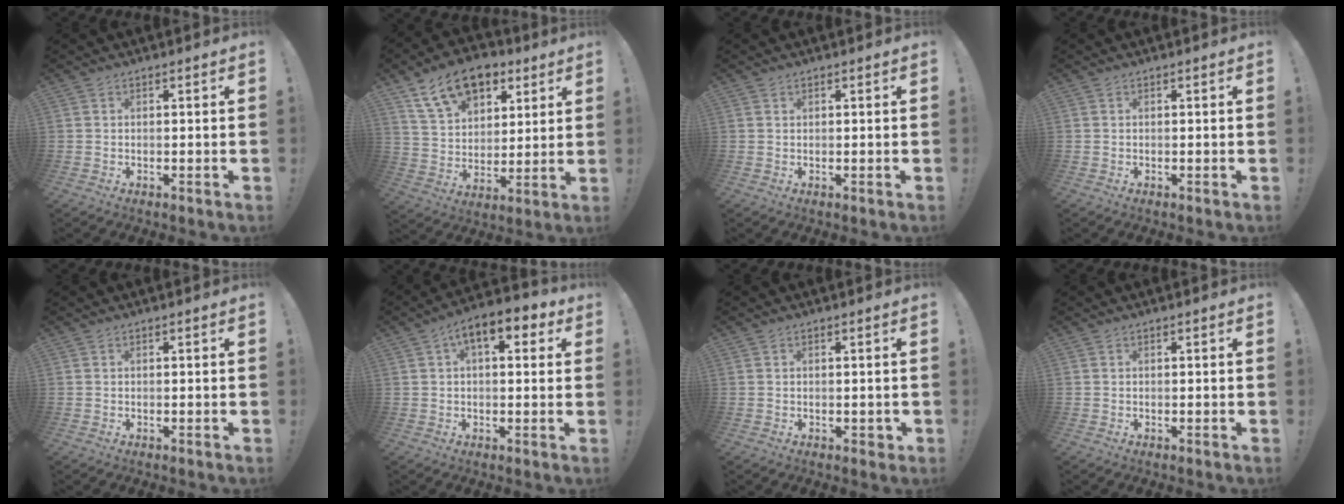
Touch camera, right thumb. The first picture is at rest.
{"total": 17.3, "force": [10.2, 10.8, 8.8], "torque": [-0.138, -0.055, 0.190]}
{"total": 0.6, "force": [0.5, 0.3, 0.2], "torque": [0.003, -0.002, 0.007]}
{"total": 0.0}
{"total": 0.0}
{"total": 9.2, "force": [3.5, 4.3, 7.4], "torque": [-0.101, -0.010, 0.057]}
{"total": 1.9, "force": [0.2, 1.5, 1.1], "torque": [-0.006, 0.001, 0.002]}
{"total": 0.0}